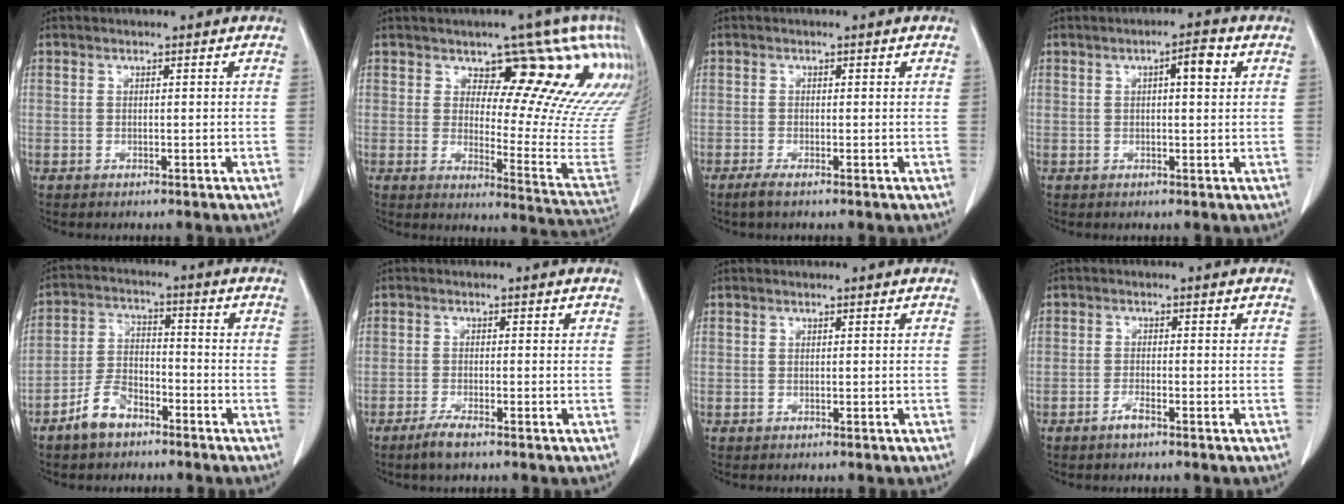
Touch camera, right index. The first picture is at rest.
{"total": 20.2, "force": [11.4, 5.3, 15.8], "torque": [-0.186, -0.008, 0.144]}
{"total": 1.4, "force": [-0.8, 0.3, 1.1], "torque": [-0.024, -0.003, -0.017]}
{"total": 3.7, "force": [1.2, 0.8, 3.4], "torque": [-0.053, 0.006, 0.016]}
{"total": 6.7, "force": [-4.5, 3.6, 3.3], "torque": [-0.076, 0.012, -0.085]}
{"total": 2.8, "force": [-2.0, 0.4, 1.9], "torque": [-0.040, -0.003, -0.041]}
{"total": 0.0}
{"total": 1.8, "force": [-1.4, 0.3, 1.1], "torque": [-0.023, -0.001, -0.026]}